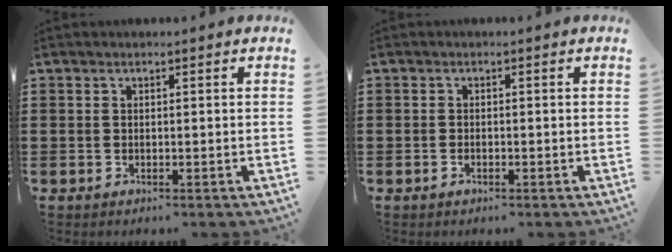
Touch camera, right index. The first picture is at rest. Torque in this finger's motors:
{"motor_torque": [-0.39, 1.06, 0.01, -0.01]}